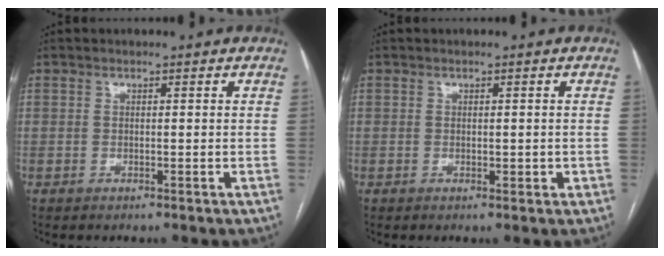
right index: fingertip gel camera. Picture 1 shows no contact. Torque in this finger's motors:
{"motor_torque": [-0.16, 0.04, 0.00, 0.01]}